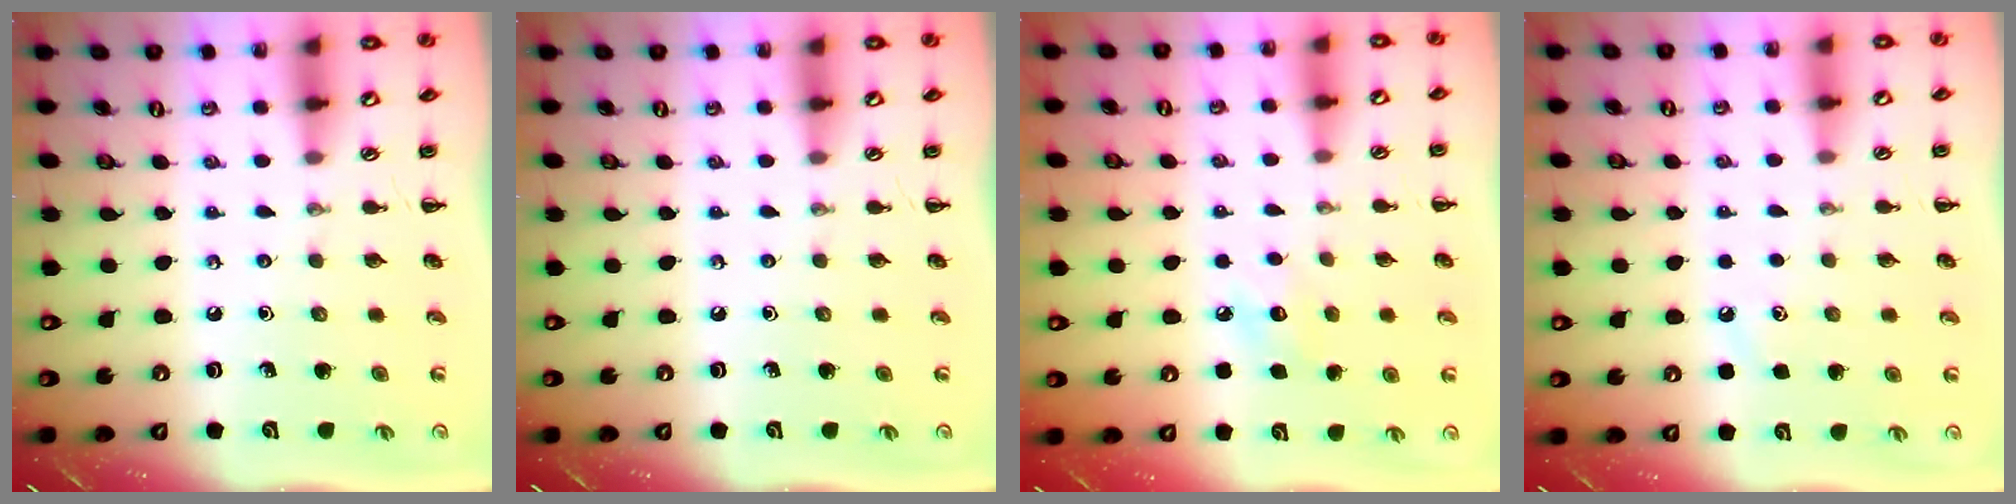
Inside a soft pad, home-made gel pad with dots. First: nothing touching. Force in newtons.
{"total": 0.0}
{"total": 7.6, "press": 7.4, "slide": 1.5}
{"total": 3.2, "press": 3.1, "slide": 1.0}